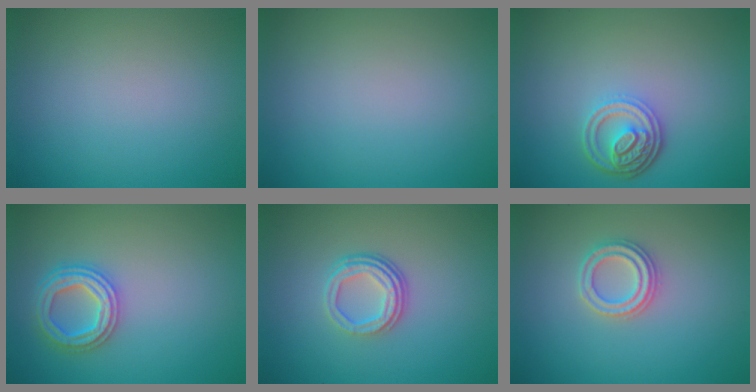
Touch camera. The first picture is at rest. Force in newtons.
{"total": 0.0}
{"total": 3.9, "press": 3.1, "slide": 2.4}
{"total": 3.5, "press": 3.4, "slide": 1.1}
{"total": 3.5, "press": 2.5, "slide": 2.5}
{"total": 2.3, "press": 2.3, "slide": 0.2}